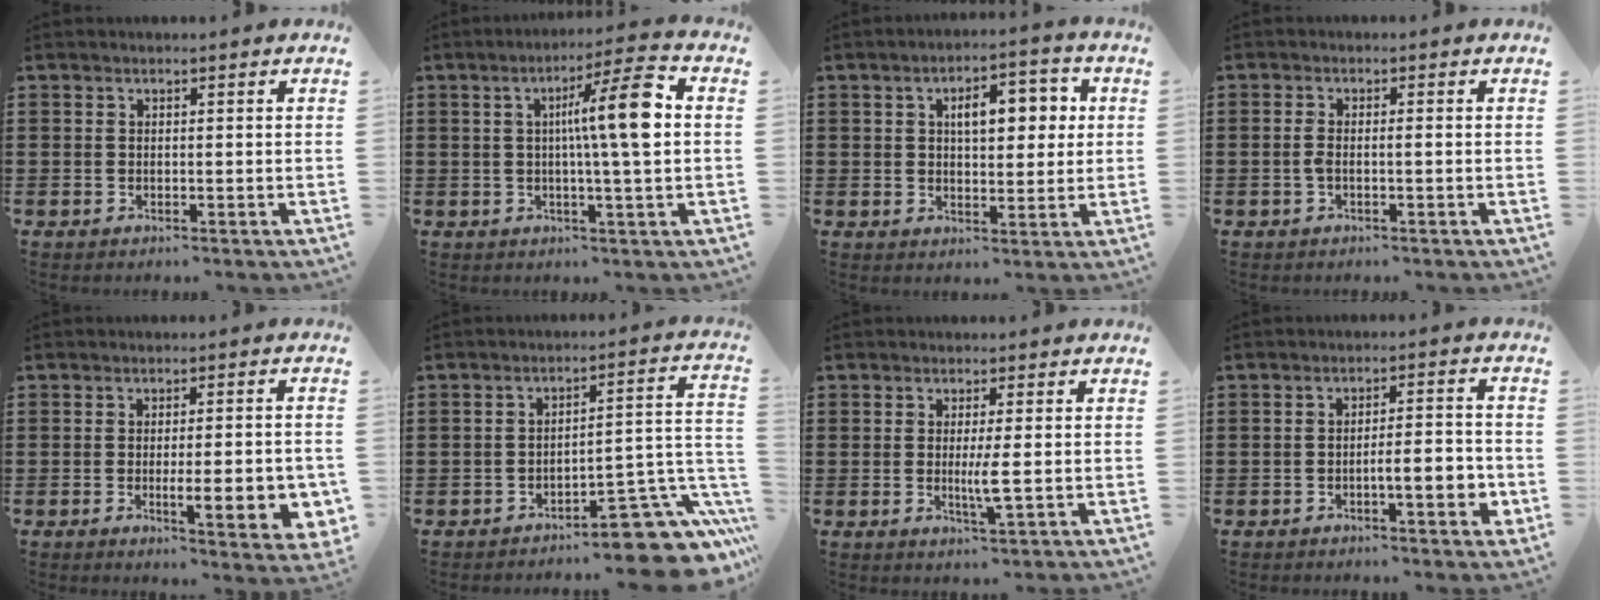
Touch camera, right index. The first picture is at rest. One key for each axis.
{"total": 10.4, "fx": 1.3, "fy": 0.8, "fz": 10.3, "tx": -0.166, "ty": -0.004, "tz": 0.007}
{"total": 6.7, "fx": 1.7, "fy": 3.3, "fz": 5.6, "tx": -0.086, "ty": 0.000, "tz": 0.017}
{"total": 1.8, "fx": -0.6, "fy": 0.3, "fz": 1.7, "tx": -0.047, "ty": -0.006, "tz": -0.016}
{"total": 7.3, "fx": -1.5, "fy": 1.6, "fz": 7.0, "tx": -0.095, "ty": -0.010, "tz": -0.022}
{"total": 10.8, "fx": -7.8, "fy": 3.3, "fz": 6.8, "tx": -0.066, "ty": 0.019, "tz": -0.142}
{"total": 3.5, "fx": -0.3, "fy": 0.0, "fz": 3.5, "tx": -0.070, "ty": -0.013, "tz": -0.008}
{"total": 5.4, "fx": -2.0, "fy": 1.1, "fz": 4.9, "tx": -0.074, "ty": -0.003, "tz": -0.036}